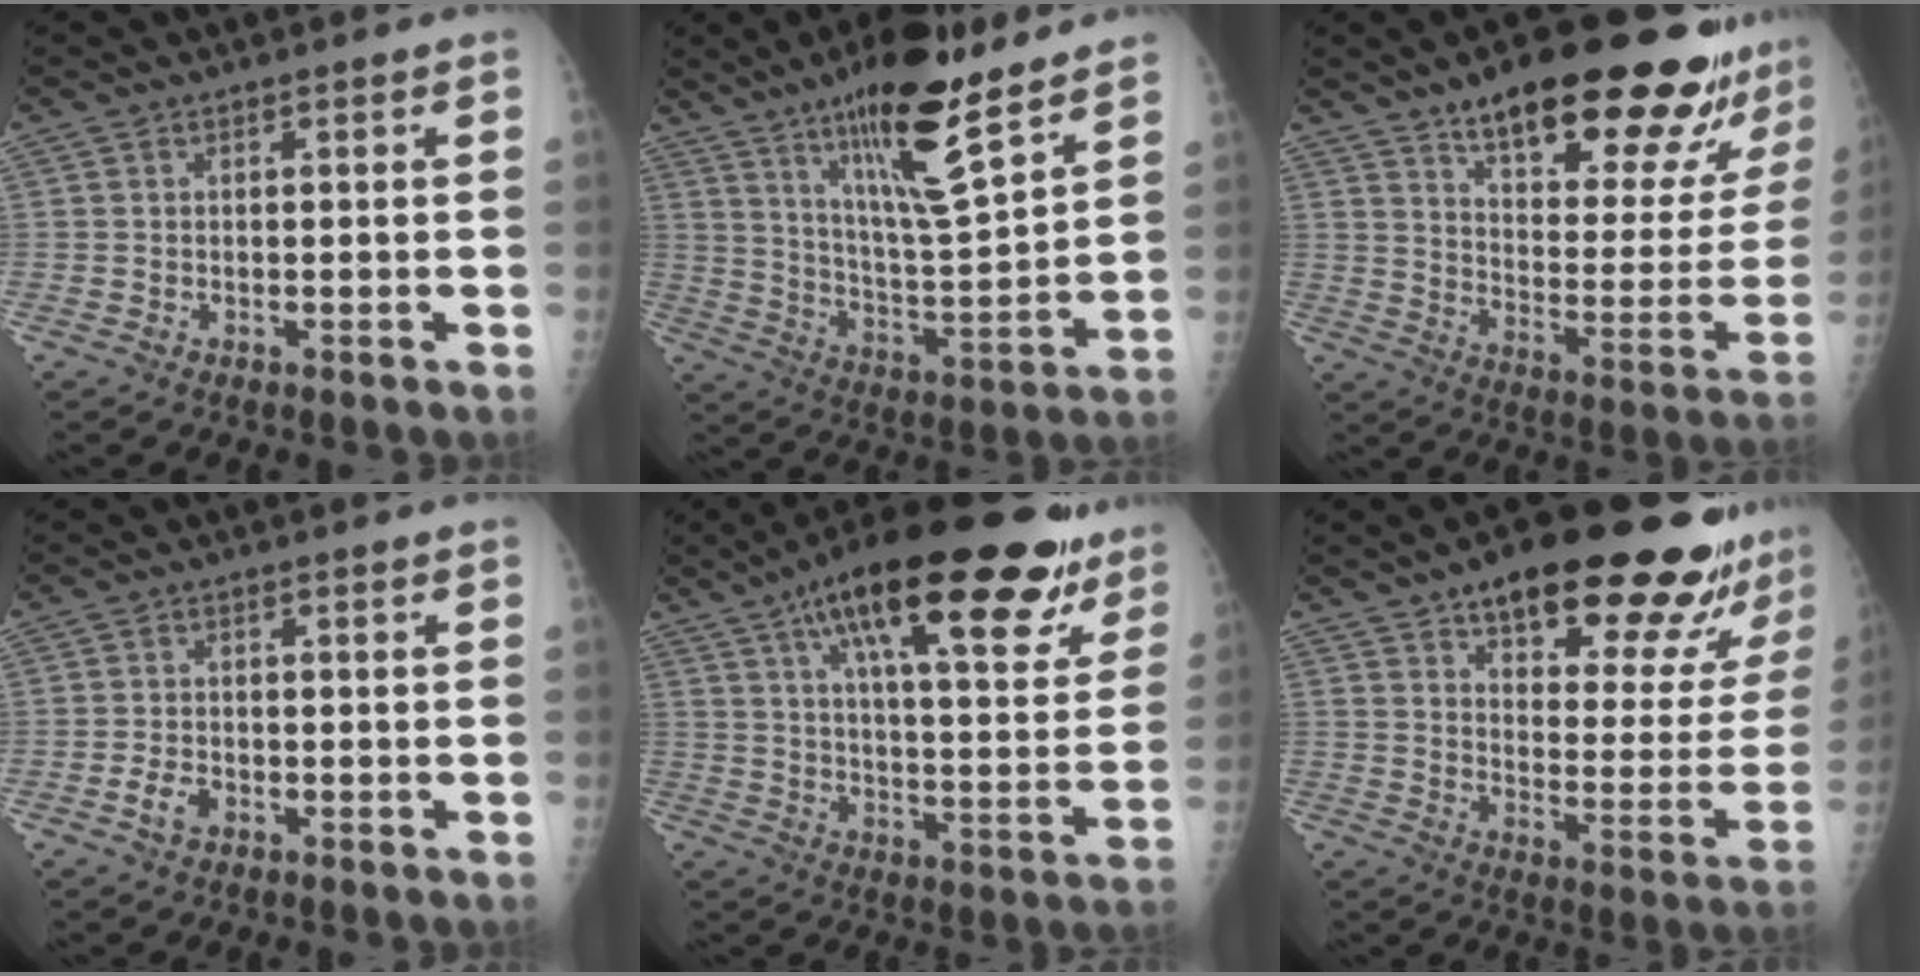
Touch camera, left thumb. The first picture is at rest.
{"total": 17.5, "force": [11.7, 3.5, 12.6], "torque": [-0.192, -0.073, 0.203]}
{"total": 26.9, "force": [19.3, 7.7, 17.0], "torque": [-0.193, -0.085, 0.271]}
{"total": 2.7, "force": [-1.4, 1.7, 1.5], "torque": [-0.027, 0.007, -0.024]}
{"total": 27.4, "force": [16.2, 8.9, 20.2], "torque": [-0.269, -0.031, 0.240]}
{"total": 25.5, "force": [18.3, 7.6, 15.9], "torque": [-0.170, -0.079, 0.247]}